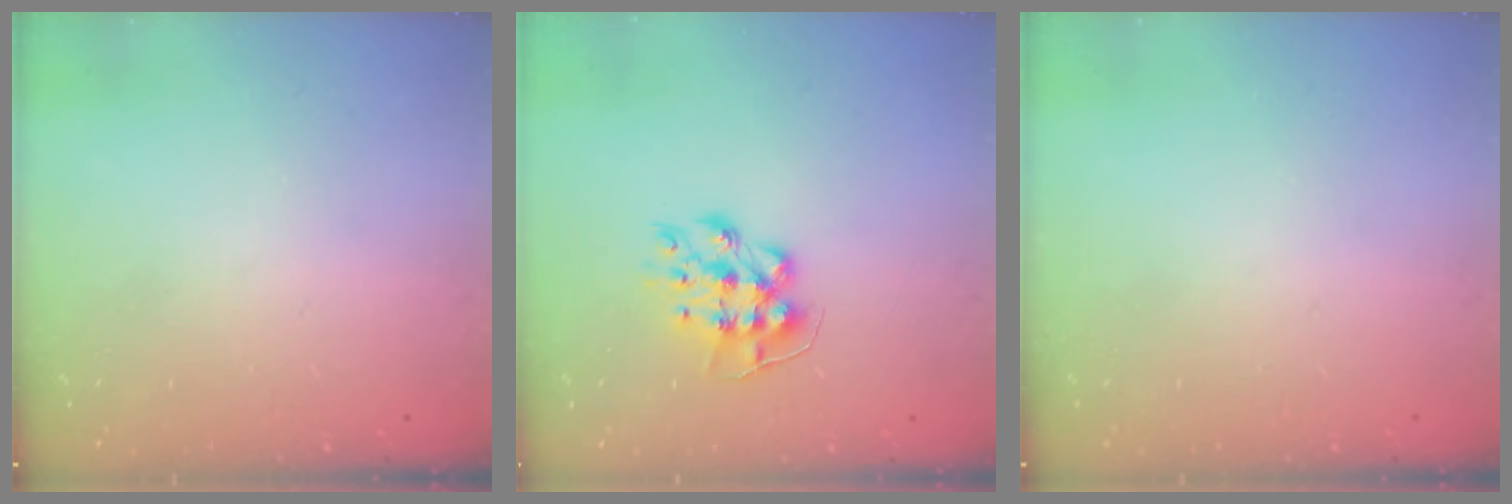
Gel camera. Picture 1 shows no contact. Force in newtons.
{"total": 9.6, "press": 9.5, "slide": 0.8}
{"total": 0.0}